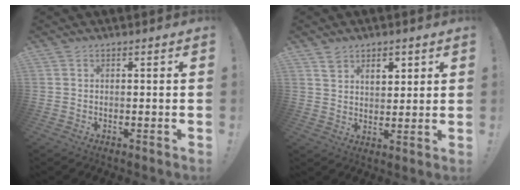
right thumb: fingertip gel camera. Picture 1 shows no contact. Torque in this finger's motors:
{"motor_torque": [0.39, 1.25, 0.39, -0.03, -0.02]}